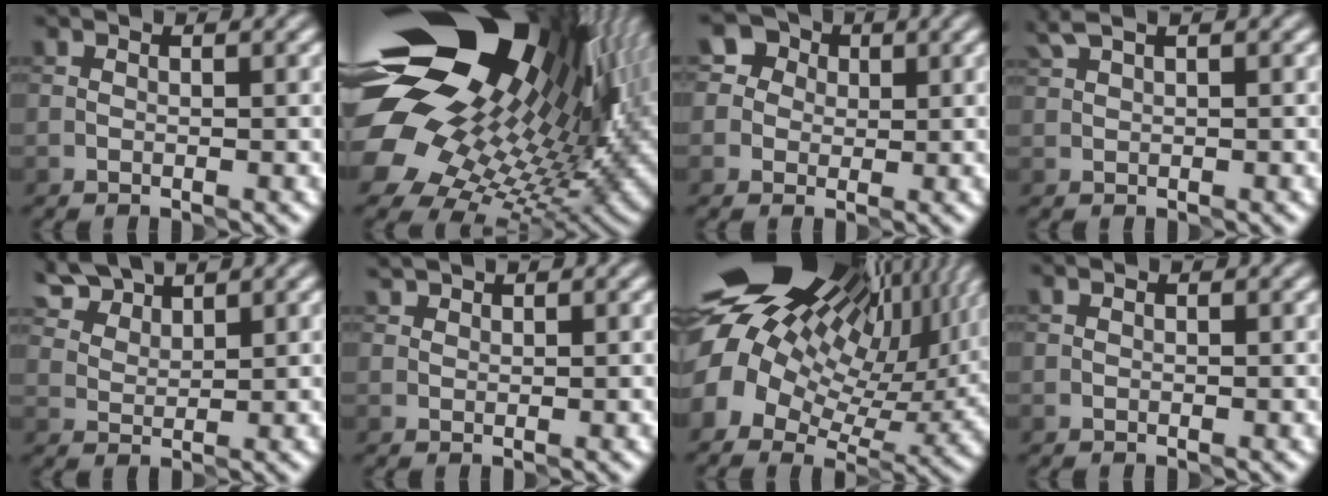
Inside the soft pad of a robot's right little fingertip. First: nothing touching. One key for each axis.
{"total": 20.3, "fx": 7.7, "fy": 11.7, "fz": 14.6, "tx": -0.268, "ty": 0.021, "tz": 0.133}
{"total": 4.7, "fx": 2.2, "fy": 3.8, "fz": 1.6, "tx": -0.024, "ty": 0.018, "tz": 0.023}
{"total": 2.0, "fx": 1.7, "fy": 0.2, "fz": 1.2, "tx": -0.031, "ty": 0.010, "tz": 0.040}
{"total": 5.8, "fx": 4.8, "fy": 2.2, "fz": 2.3, "tx": -0.076, "ty": 0.002, "tz": 0.106}
{"total": 1.3, "fx": 1.3, "fy": 0.2, "fz": 0.2, "tx": -0.011, "ty": 0.006, "tz": 0.031}
{"total": 19.7, "fx": 7.1, "fy": 11.8, "fz": 14.1, "tx": -0.267, "ty": 0.018, "tz": 0.134}
{"total": 0.0}